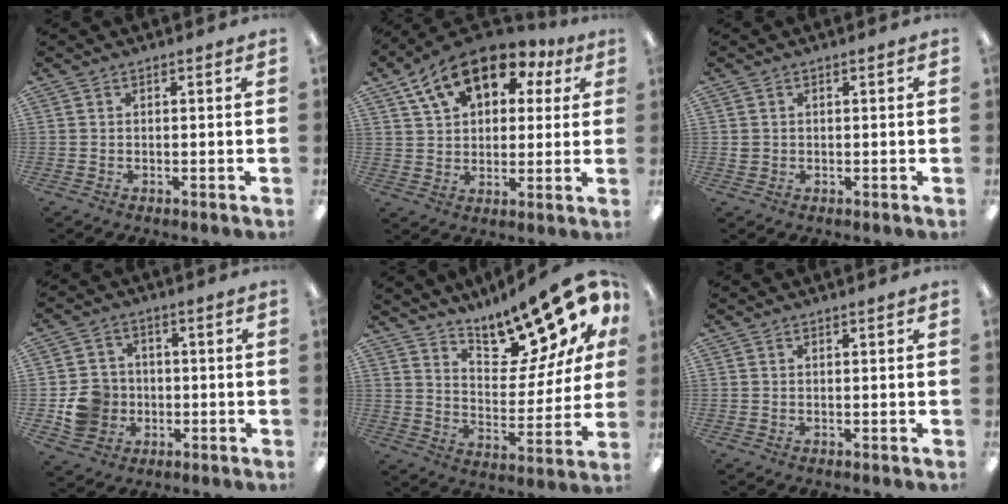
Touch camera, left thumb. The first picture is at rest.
{"total": 14.7, "force": [8.5, 8.9, 8.1], "torque": [-0.138, -0.027, 0.152]}
{"total": 1.0, "force": [0.1, 0.9, 0.3], "torque": [-0.007, 0.005, 0.002]}
{"total": 8.7, "force": [-1.8, 8.1, 2.7], "torque": [-0.061, 0.017, -0.025]}
{"total": 18.5, "force": [14.9, 5.7, 9.5], "torque": [-0.139, -0.107, 0.249]}
{"total": 0.0}